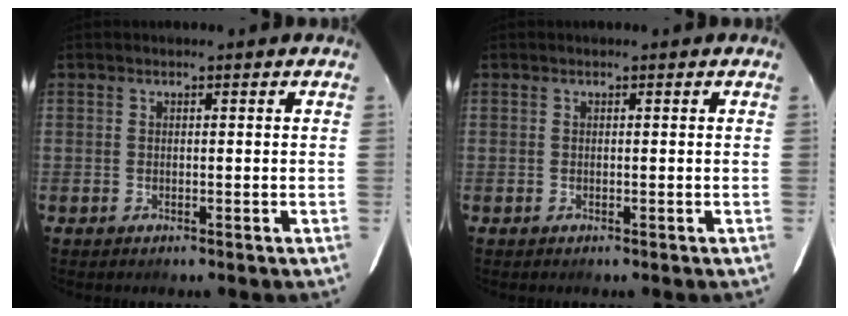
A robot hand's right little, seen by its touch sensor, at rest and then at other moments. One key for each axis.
{"total": 0.0}